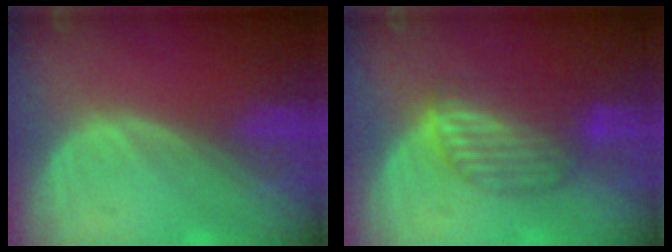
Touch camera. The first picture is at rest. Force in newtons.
{"total": 6.4, "press": 6.4, "slide": 0.2}